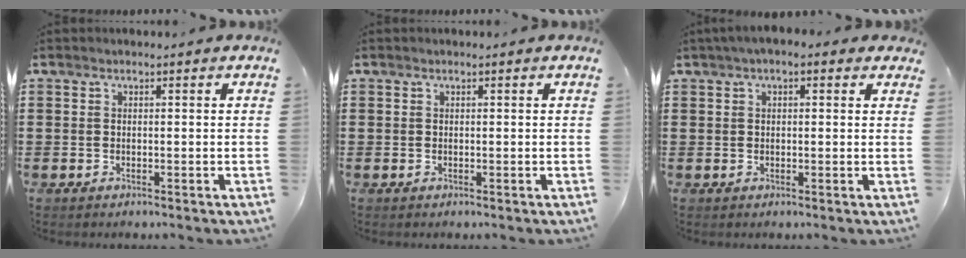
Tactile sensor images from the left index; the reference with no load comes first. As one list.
[{"total": 0.0}, {"total": 1.9, "force": [0.7, 0.9, 1.5], "torque": [-0.030, 0.008, 0.011]}]